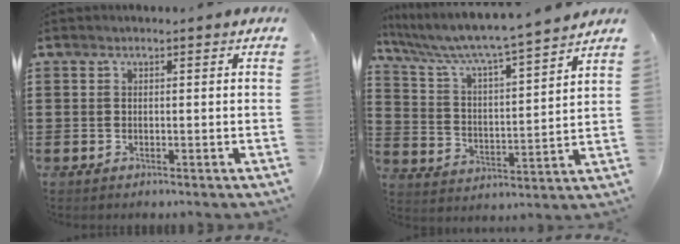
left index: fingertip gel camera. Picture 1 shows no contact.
{"total": 6.0, "force": [5.4, -0.5, 2.6], "torque": [-0.075, -0.046, 0.083]}